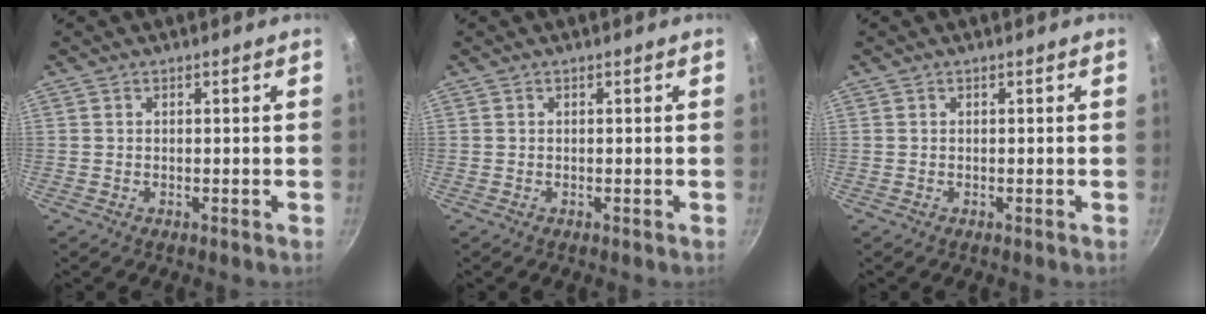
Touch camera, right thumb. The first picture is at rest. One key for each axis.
{"total": 0.0}
{"total": 0.0}